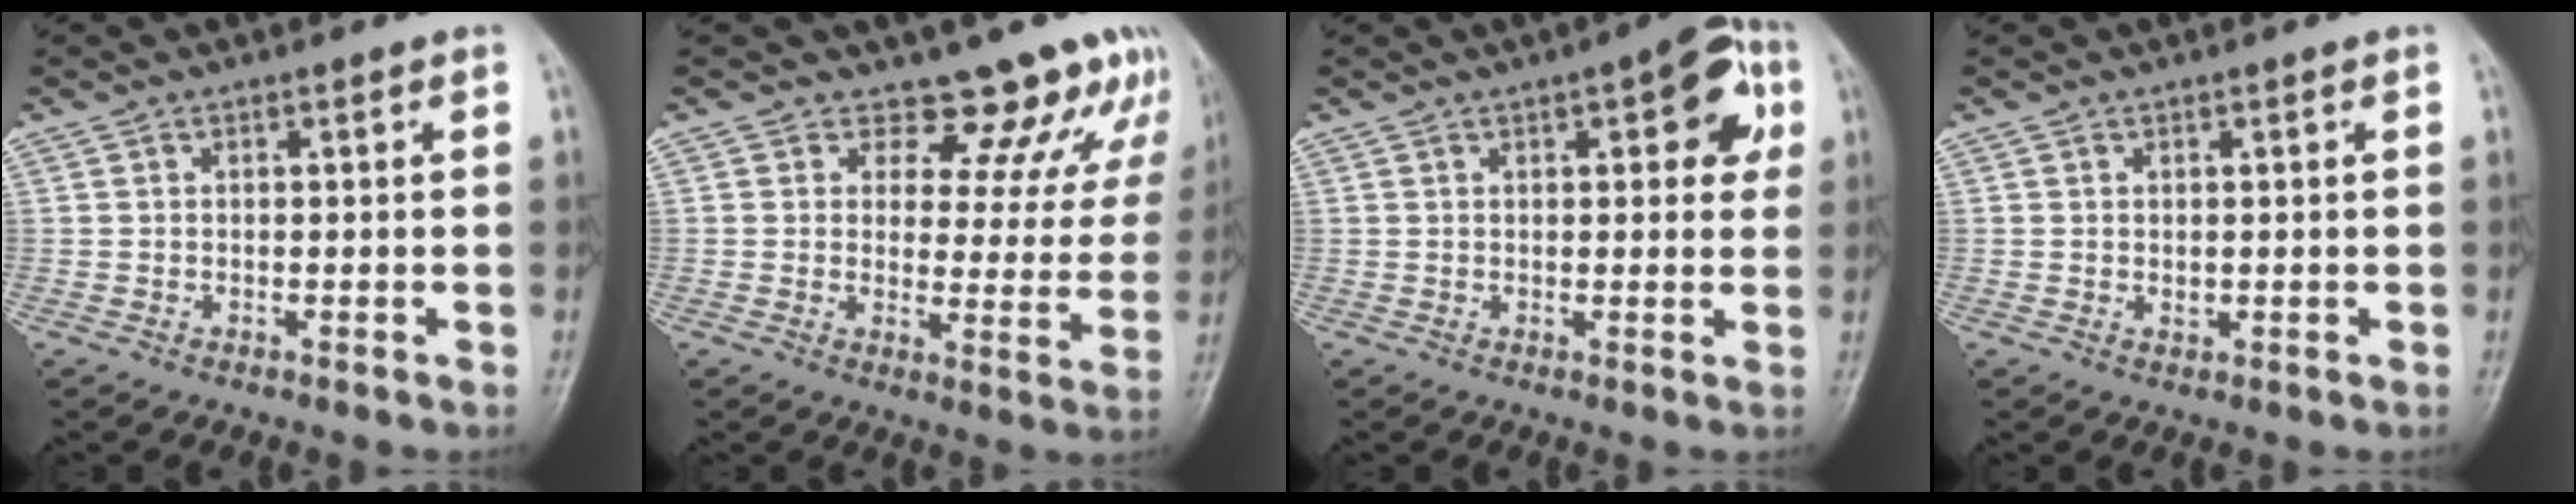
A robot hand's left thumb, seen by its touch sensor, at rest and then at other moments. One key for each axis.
{"total": 12.5, "fx": 11.0, "fy": 5.6, "fz": 2.3, "tx": 0.026, "ty": -0.072, "tz": 0.108}
{"total": 8.8, "fx": 3.2, "fy": 3.7, "fz": 7.3, "tx": -0.056, "ty": 0.004, "tz": 0.030}
{"total": 1.4, "fx": 0.2, "fy": 0.9, "fz": 1.0, "tx": -0.012, "ty": 0.000, "tz": 0.005}